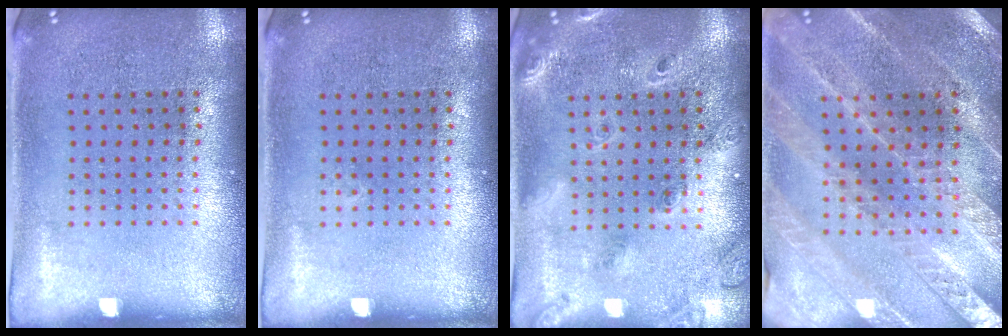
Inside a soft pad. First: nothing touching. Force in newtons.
{"total": 0.0}
{"total": 1.9, "press": 1.7, "slide": 0.8}
{"total": 2.4, "press": 2.4, "slide": 0.4}